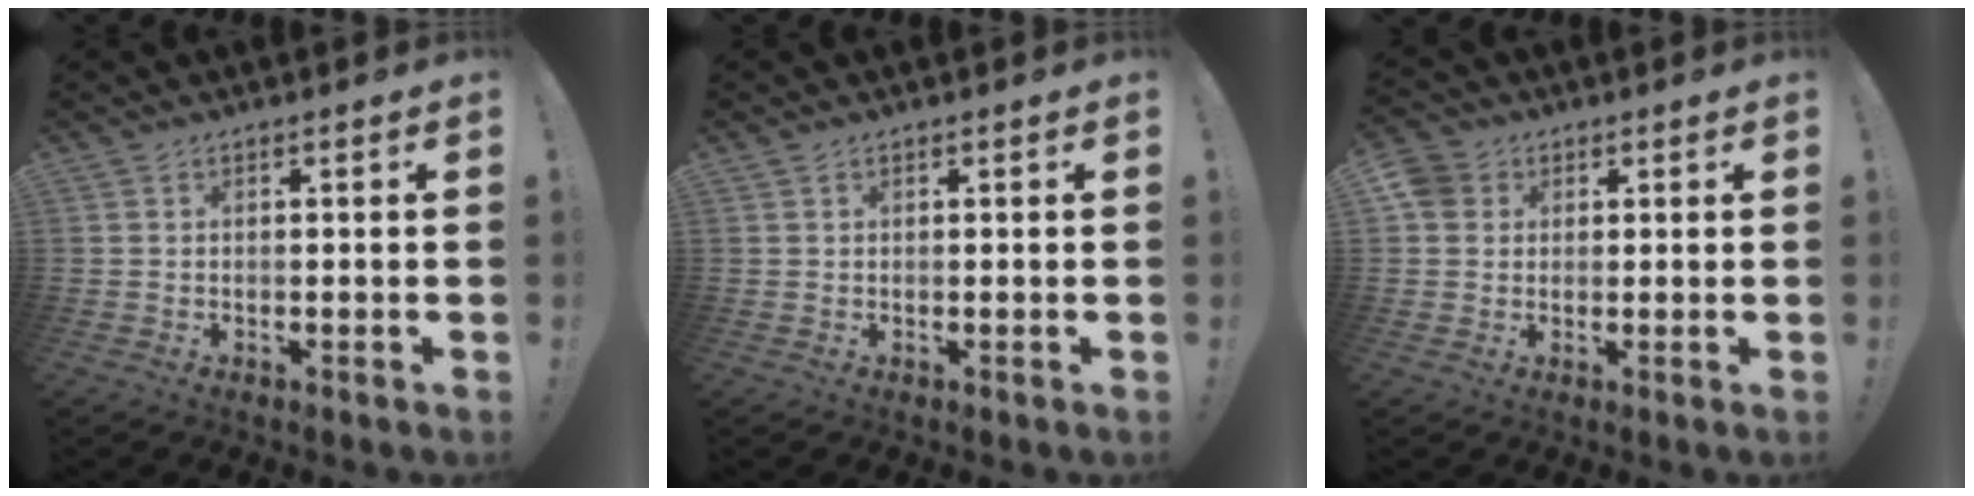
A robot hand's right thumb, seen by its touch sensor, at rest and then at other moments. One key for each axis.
{"total": 0.0}
{"total": 5.3, "fx": 1.9, "fy": 4.7, "fz": 1.6, "tx": -0.030, "ty": 0.003, "tz": 0.039}